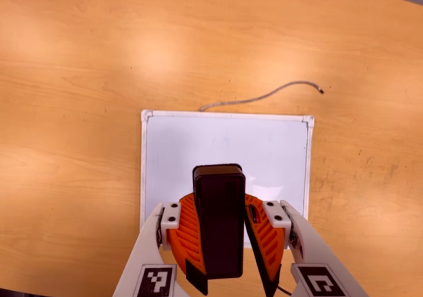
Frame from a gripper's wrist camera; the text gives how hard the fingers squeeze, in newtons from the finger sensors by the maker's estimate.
{"total": 9.4, "left": 9.7, "right": 9.1}